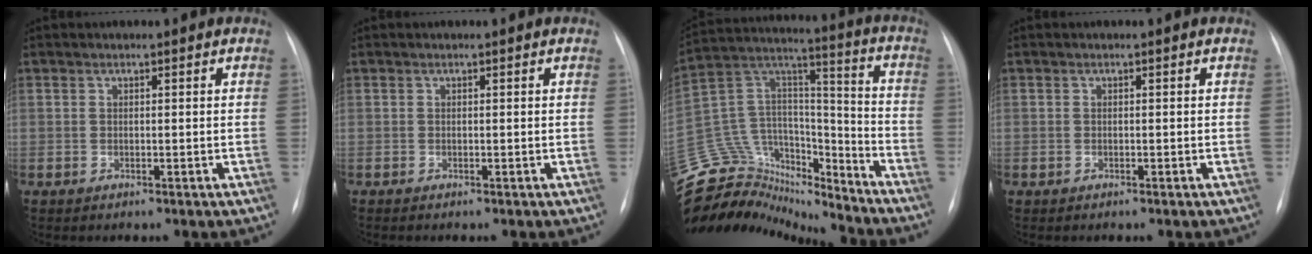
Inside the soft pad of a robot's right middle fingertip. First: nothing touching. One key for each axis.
{"total": 0.0}
{"total": 26.8, "fx": -24.5, "fy": 8.0, "fz": 7.7, "tx": -0.220, "ty": 0.034, "tz": -0.398}
{"total": 0.0}